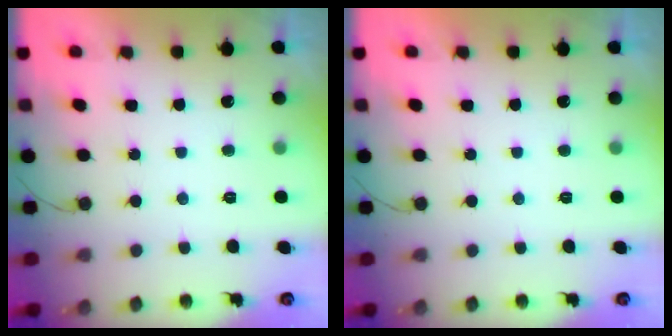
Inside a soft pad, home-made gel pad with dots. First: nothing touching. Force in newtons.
{"total": 0.0}